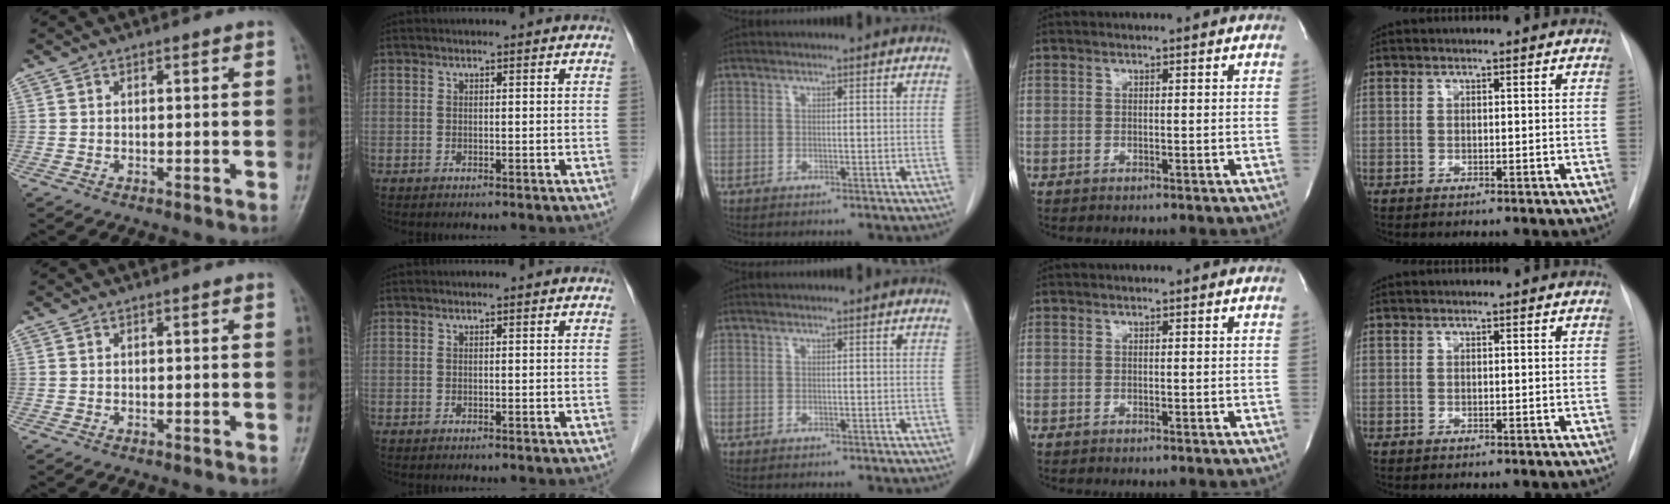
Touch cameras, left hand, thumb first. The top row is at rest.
{}